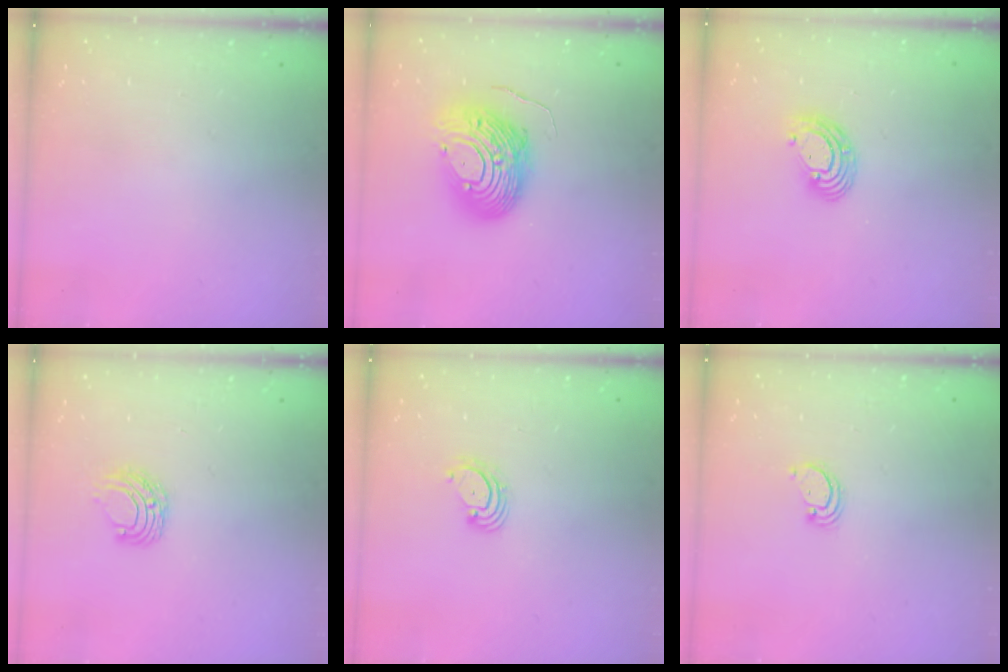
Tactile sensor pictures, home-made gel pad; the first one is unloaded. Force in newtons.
{"total": 14.4, "press": 14.4, "slide": 1.2}
{"total": 8.0, "press": 7.9, "slide": 1.2}
{"total": 6.7, "press": 6.7, "slide": 0.5}
{"total": 2.9, "press": 2.9, "slide": 0.4}
{"total": 2.1, "press": 2.1, "slide": 0.2}